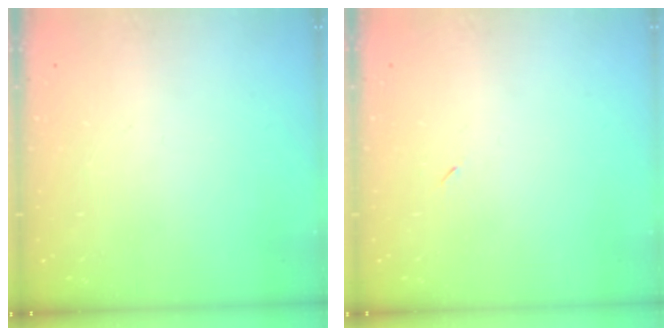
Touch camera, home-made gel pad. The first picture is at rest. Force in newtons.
{"total": 2.6, "press": 2.3, "slide": 1.2}